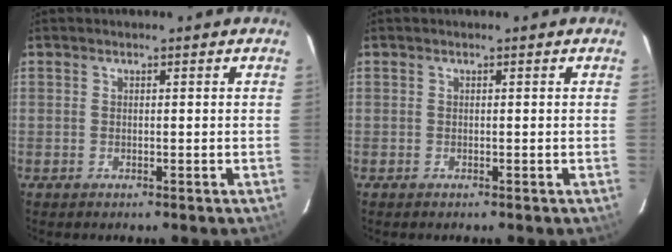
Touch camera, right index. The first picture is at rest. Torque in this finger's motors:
{"motor_torque": [0.20, 0.11, -0.02, 0.00]}